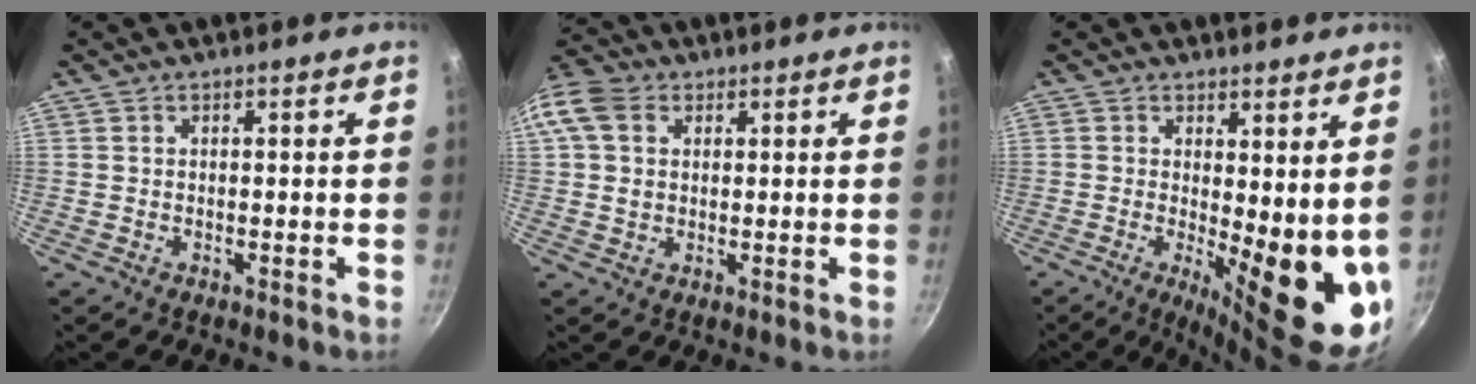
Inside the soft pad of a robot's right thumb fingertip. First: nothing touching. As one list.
[{"total": 10.7, "force": [2.9, 8.3, 6.0], "torque": [-0.131, 0.015, 0.043]}, {"total": 13.7, "force": [0.7, 5.0, 12.8], "torque": [-0.136, -0.034, 0.021]}]